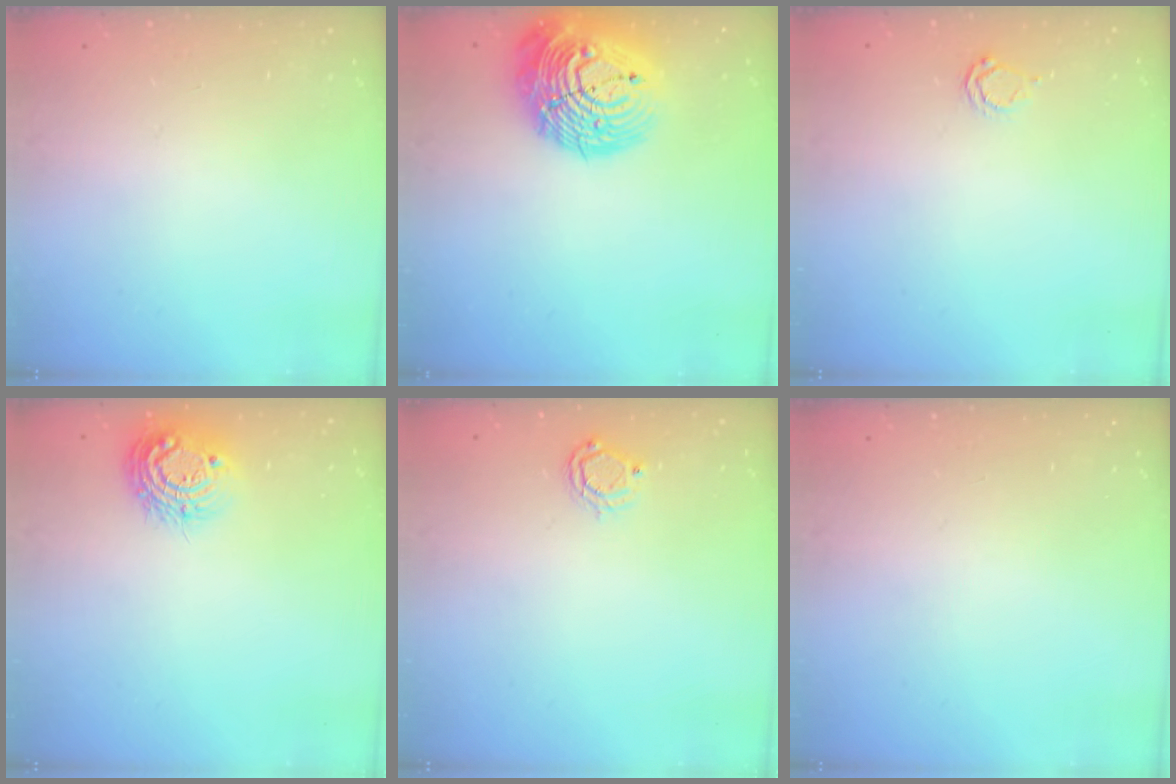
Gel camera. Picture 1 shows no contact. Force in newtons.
{"total": 21.6, "press": 21.5, "slide": 2.6}
{"total": 2.5, "press": 2.4, "slide": 0.3}
{"total": 11.6, "press": 11.6, "slide": 0.8}
{"total": 5.2, "press": 5.1, "slide": 0.5}
{"total": 0.0}